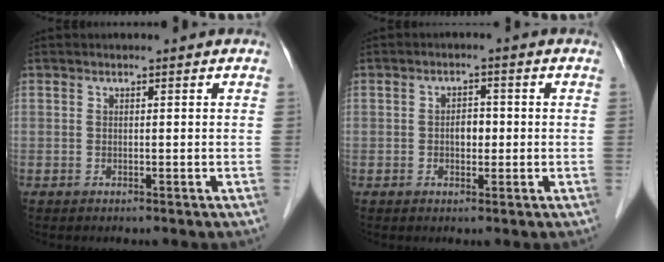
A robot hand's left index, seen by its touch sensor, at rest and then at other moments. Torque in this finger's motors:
{"motor_torque": [0.51, 0.50, 0.02, 0.01]}